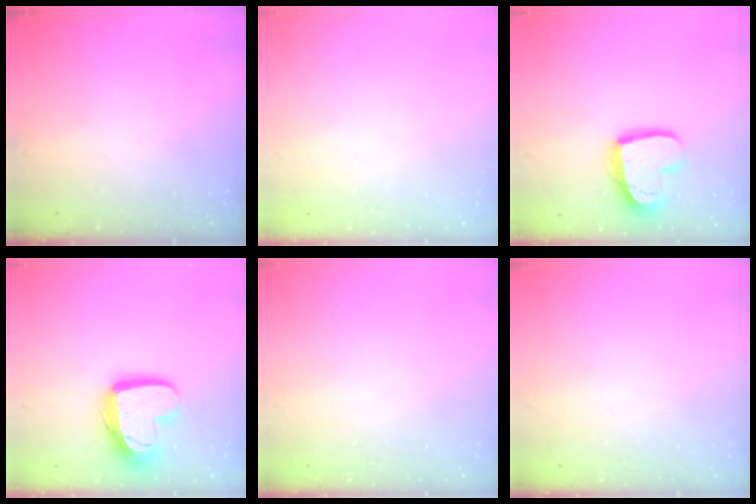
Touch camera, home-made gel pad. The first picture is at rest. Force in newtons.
{"total": 0.0}
{"total": 15.3, "press": 15.2, "slide": 1.3}
{"total": 16.0, "press": 15.9, "slide": 1.5}
{"total": 0.0}
{"total": 0.0}